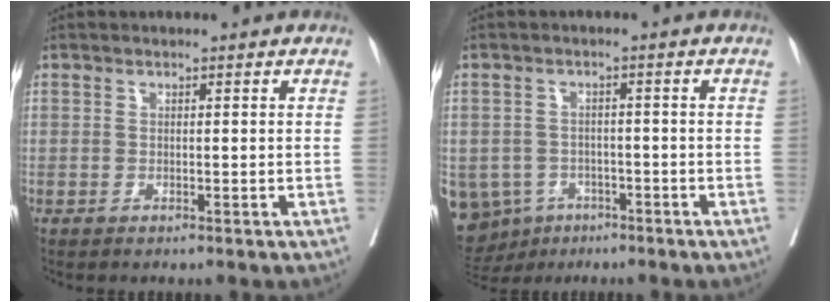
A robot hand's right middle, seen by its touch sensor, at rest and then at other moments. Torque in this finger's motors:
{"motor_torque": [1.54, -0.60, 1.05, 0.21]}